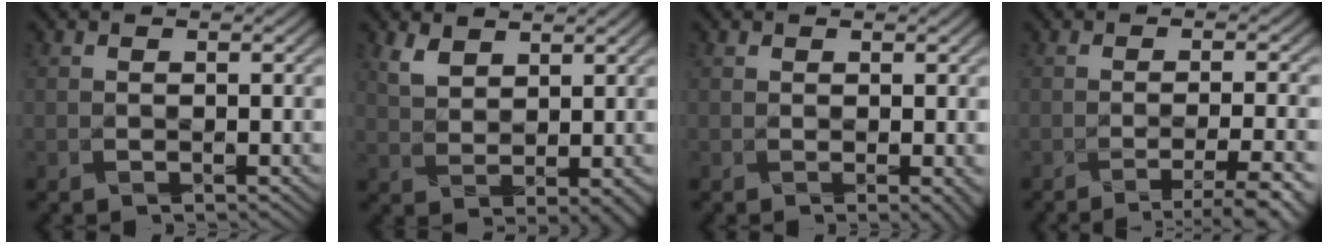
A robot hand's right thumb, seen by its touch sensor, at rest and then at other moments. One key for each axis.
{"total": 3.8, "fx": 2.5, "fy": 1.7, "fz": 2.4, "tx": -0.061, "ty": -0.001, "tz": 0.054}
{"total": 1.8, "fx": 0.3, "fy": 1.0, "fz": 1.5, "tx": -0.019, "ty": -0.003, "tz": 0.006}
{"total": 5.3, "fx": -3.6, "fy": 0.3, "fz": 3.9, "tx": -0.056, "ty": 0.006, "tz": -0.043}